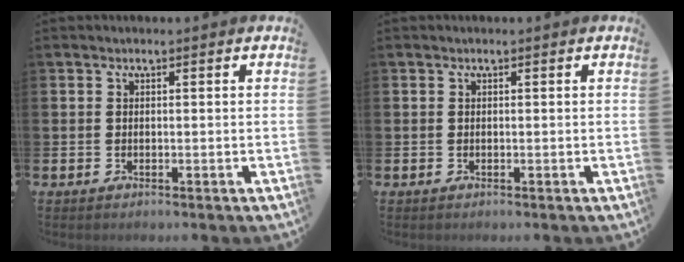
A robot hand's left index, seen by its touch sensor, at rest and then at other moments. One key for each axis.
{"total": 0.0}